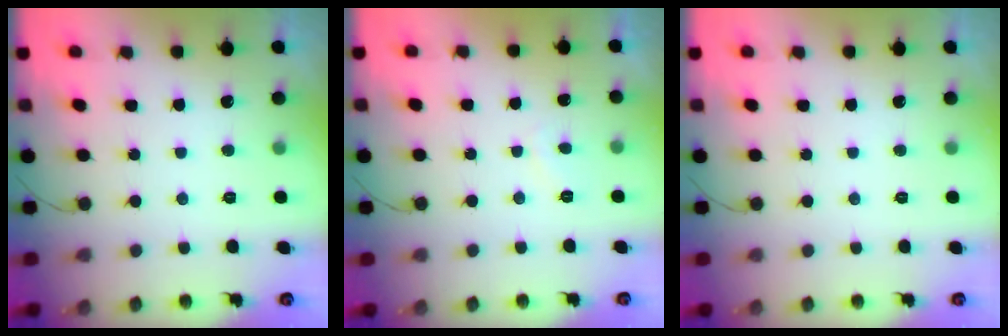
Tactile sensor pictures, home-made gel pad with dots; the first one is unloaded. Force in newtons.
{"total": 1.7, "press": 1.6, "slide": 0.6}
{"total": 0.0}